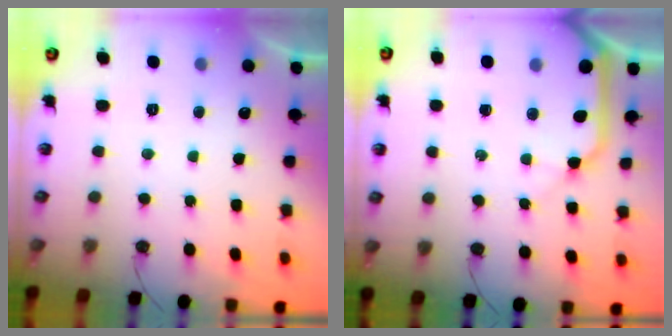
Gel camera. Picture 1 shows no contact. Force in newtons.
{"total": 12.1, "press": 12.0, "slide": 1.4}